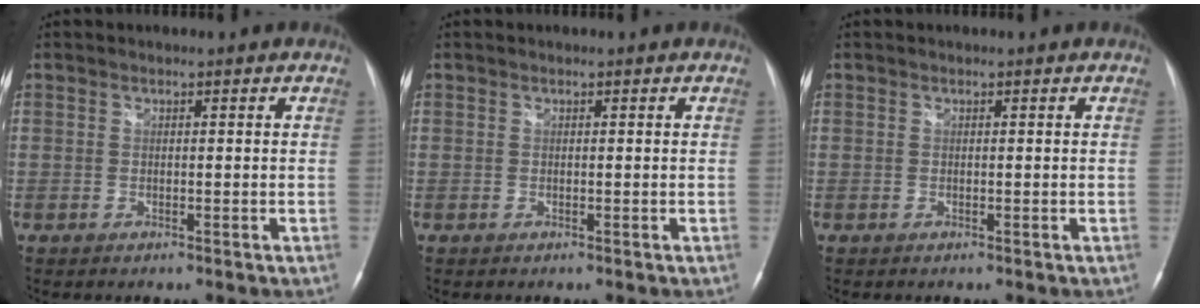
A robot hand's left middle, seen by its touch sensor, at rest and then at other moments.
{"total": 0.0}
{"total": 0.0}